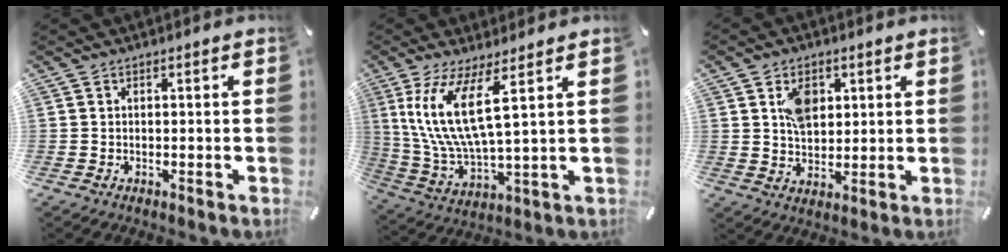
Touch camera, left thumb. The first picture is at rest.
{"total": 12.8, "force": [5.3, 3.2, 11.2], "torque": [-0.249, -0.015, 0.093]}
{"total": 7.7, "force": [2.9, 6.2, 3.7], "torque": [-0.049, -0.001, 0.050]}